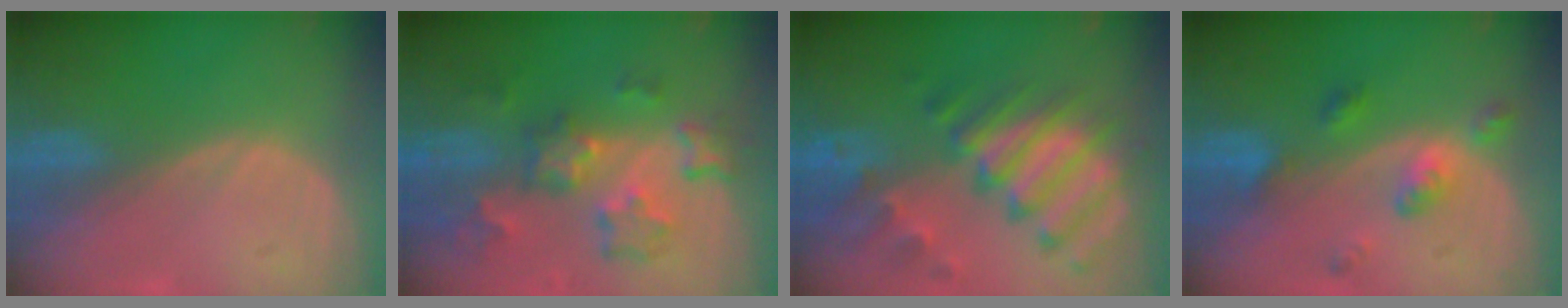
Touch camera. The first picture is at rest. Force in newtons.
{"total": 9.2, "press": 8.1, "slide": 4.4}
{"total": 11.4, "press": 9.8, "slide": 5.8}
{"total": 5.3, "press": 4.7, "slide": 2.4}